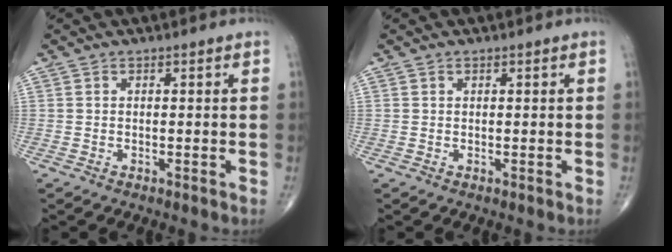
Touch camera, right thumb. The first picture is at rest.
{"total": 0.0}